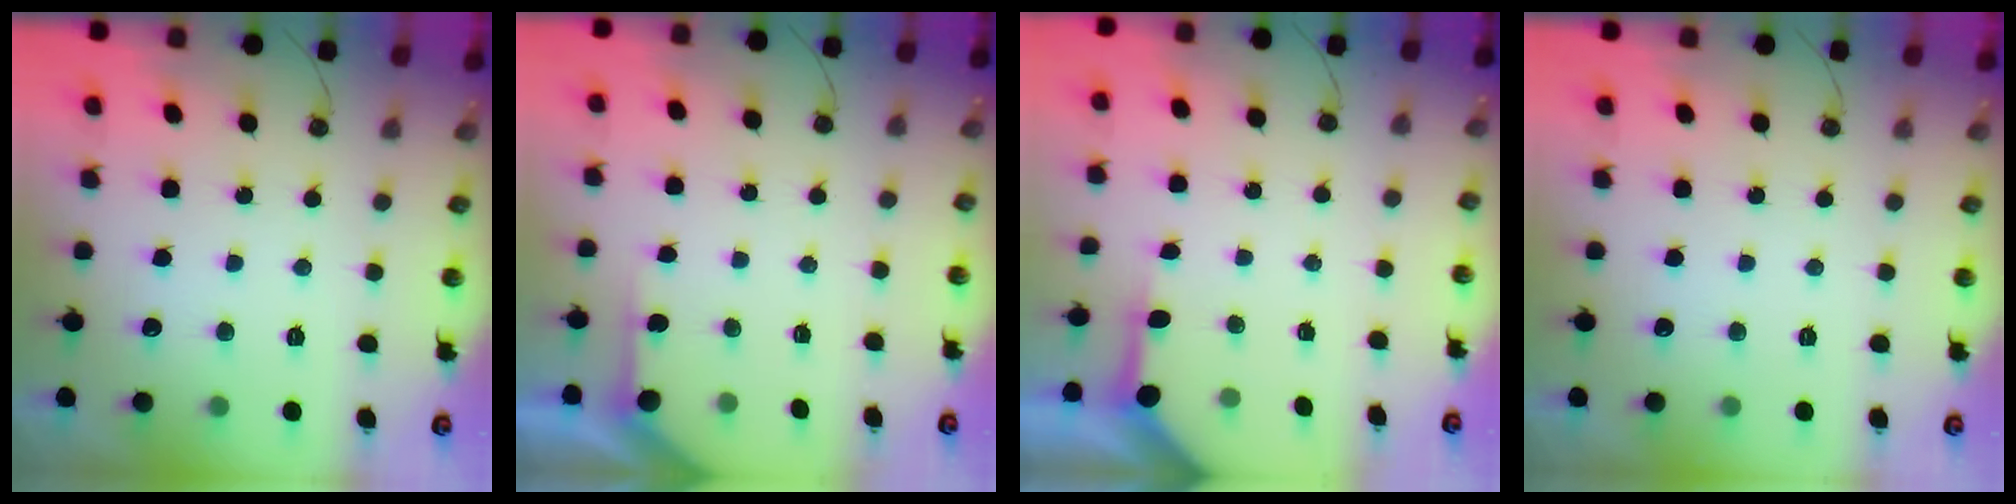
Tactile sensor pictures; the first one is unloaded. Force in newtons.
{"total": 2.3, "press": 2.3, "slide": 0.2}
{"total": 3.9, "press": 3.9, "slide": 0.2}
{"total": 0.0}